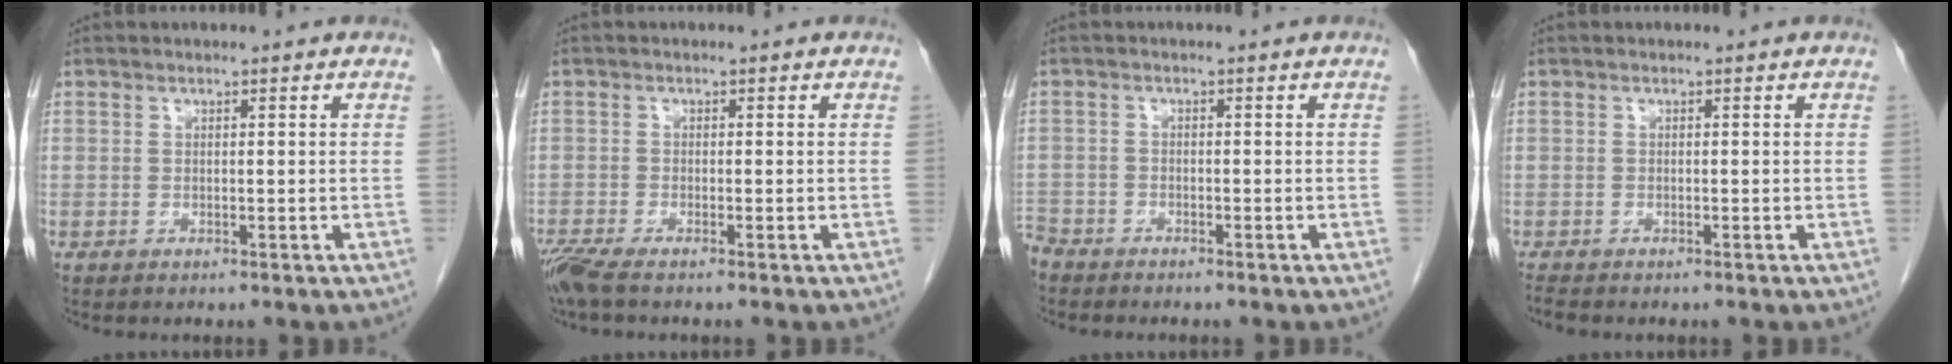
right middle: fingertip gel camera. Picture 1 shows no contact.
{"total": 3.6, "force": [-2.9, 0.4, 2.2], "torque": [-0.048, -0.010, -0.057]}
{"total": 3.6, "force": [-3.4, 1.1, 0.4], "torque": [-0.005, -0.006, -0.066]}
{"total": 0.9, "force": [-0.9, 0.1, 0.2], "torque": [-0.011, -0.005, -0.018]}